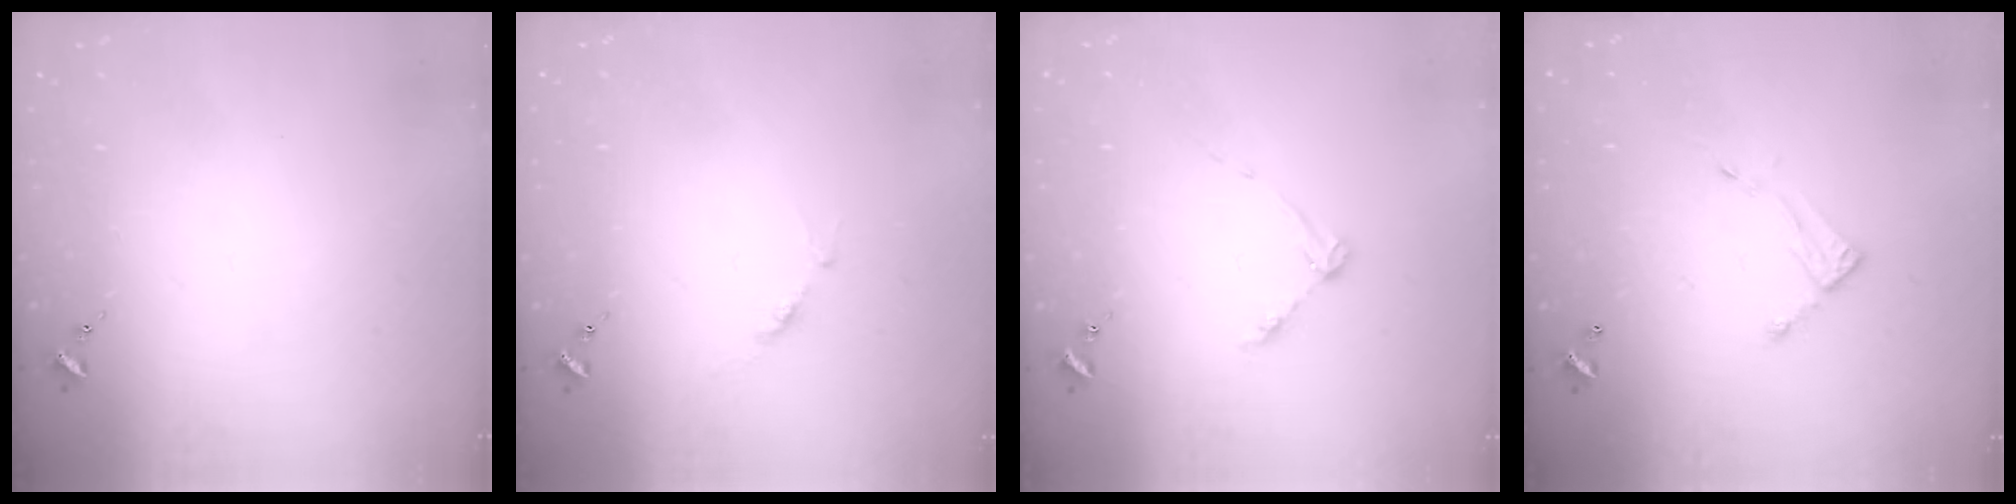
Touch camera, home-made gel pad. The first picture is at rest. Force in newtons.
{"total": 4.7, "press": 4.7, "slide": 0.5}
{"total": 3.3, "press": 3.3, "slide": 0.5}
{"total": 5.5, "press": 5.5, "slide": 0.3}